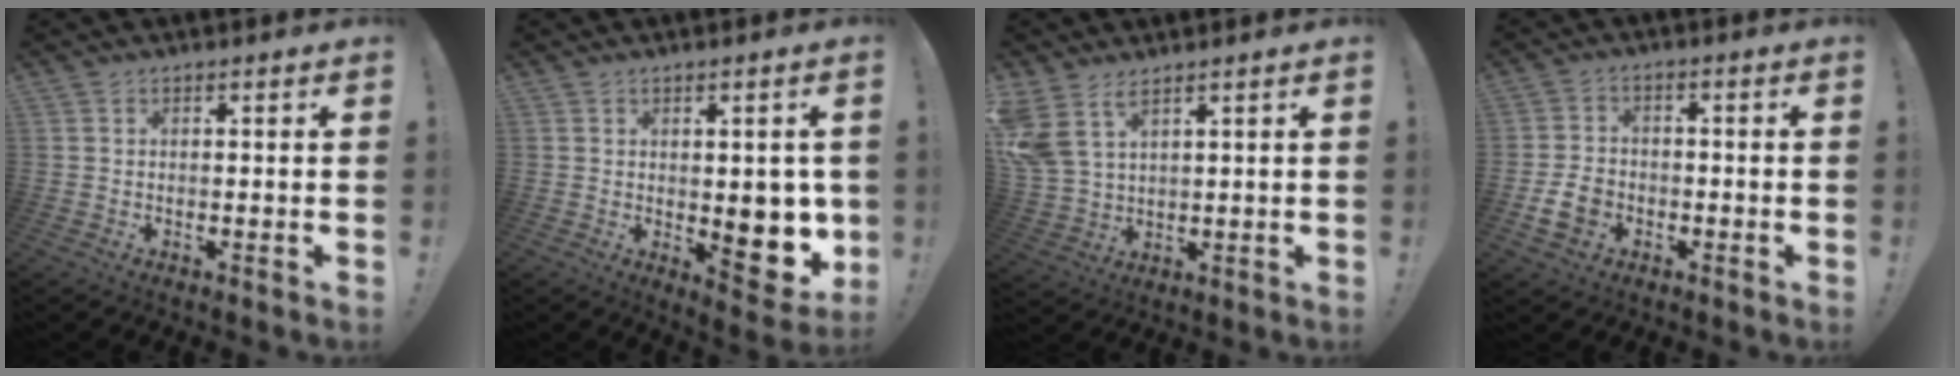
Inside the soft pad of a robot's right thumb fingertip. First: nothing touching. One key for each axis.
{"total": 11.6, "fx": -0.8, "fy": 6.6, "fz": 9.5, "tx": -0.090, "ty": -0.011, "tz": 0.000}
{"total": 8.4, "fx": 5.6, "fy": 3.8, "fz": 5.0, "tx": -0.109, "ty": -0.023, "tz": 0.115}
{"total": 7.8, "fx": -2.9, "fy": 5.8, "fz": 4.2, "tx": -0.083, "ty": 0.014, "tz": -0.049}